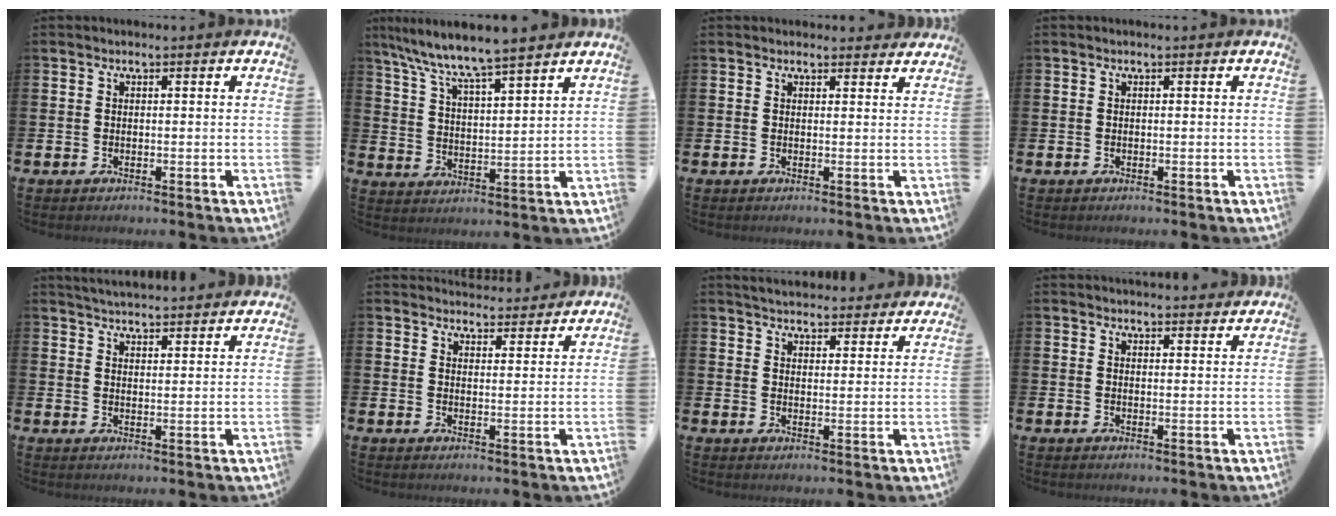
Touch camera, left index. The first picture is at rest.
{"total": 8.0, "force": [7.5, 0.3, 2.6], "torque": [-0.081, -0.044, 0.133]}
{"total": 1.3, "force": [1.2, 0.4, 0.0], "torque": [0.010, -0.004, 0.020]}
{"total": 0.0}
{"total": 4.2, "force": [4.2, 0.0, 0.0], "torque": [-0.014, -0.024, 0.078]}
{"total": 3.8, "force": [3.7, 0.6, -0.3], "torque": [0.009, -0.025, 0.066]}
{"total": 4.4, "force": [4.3, 0.8, 0.0], "torque": [-0.010, -0.029, 0.076]}
{"total": 2.8, "force": [2.8, 0.3, -0.1], "torque": [0.009, -0.020, 0.049]}